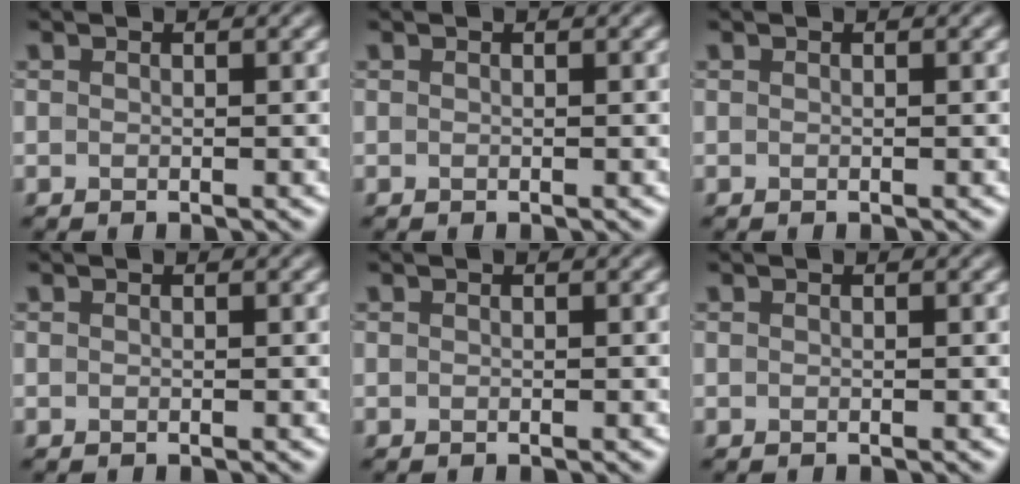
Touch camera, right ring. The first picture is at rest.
{"total": 0.0}
{"total": 0.0}
{"total": 0.0}
{"total": 0.0}
{"total": 0.0}